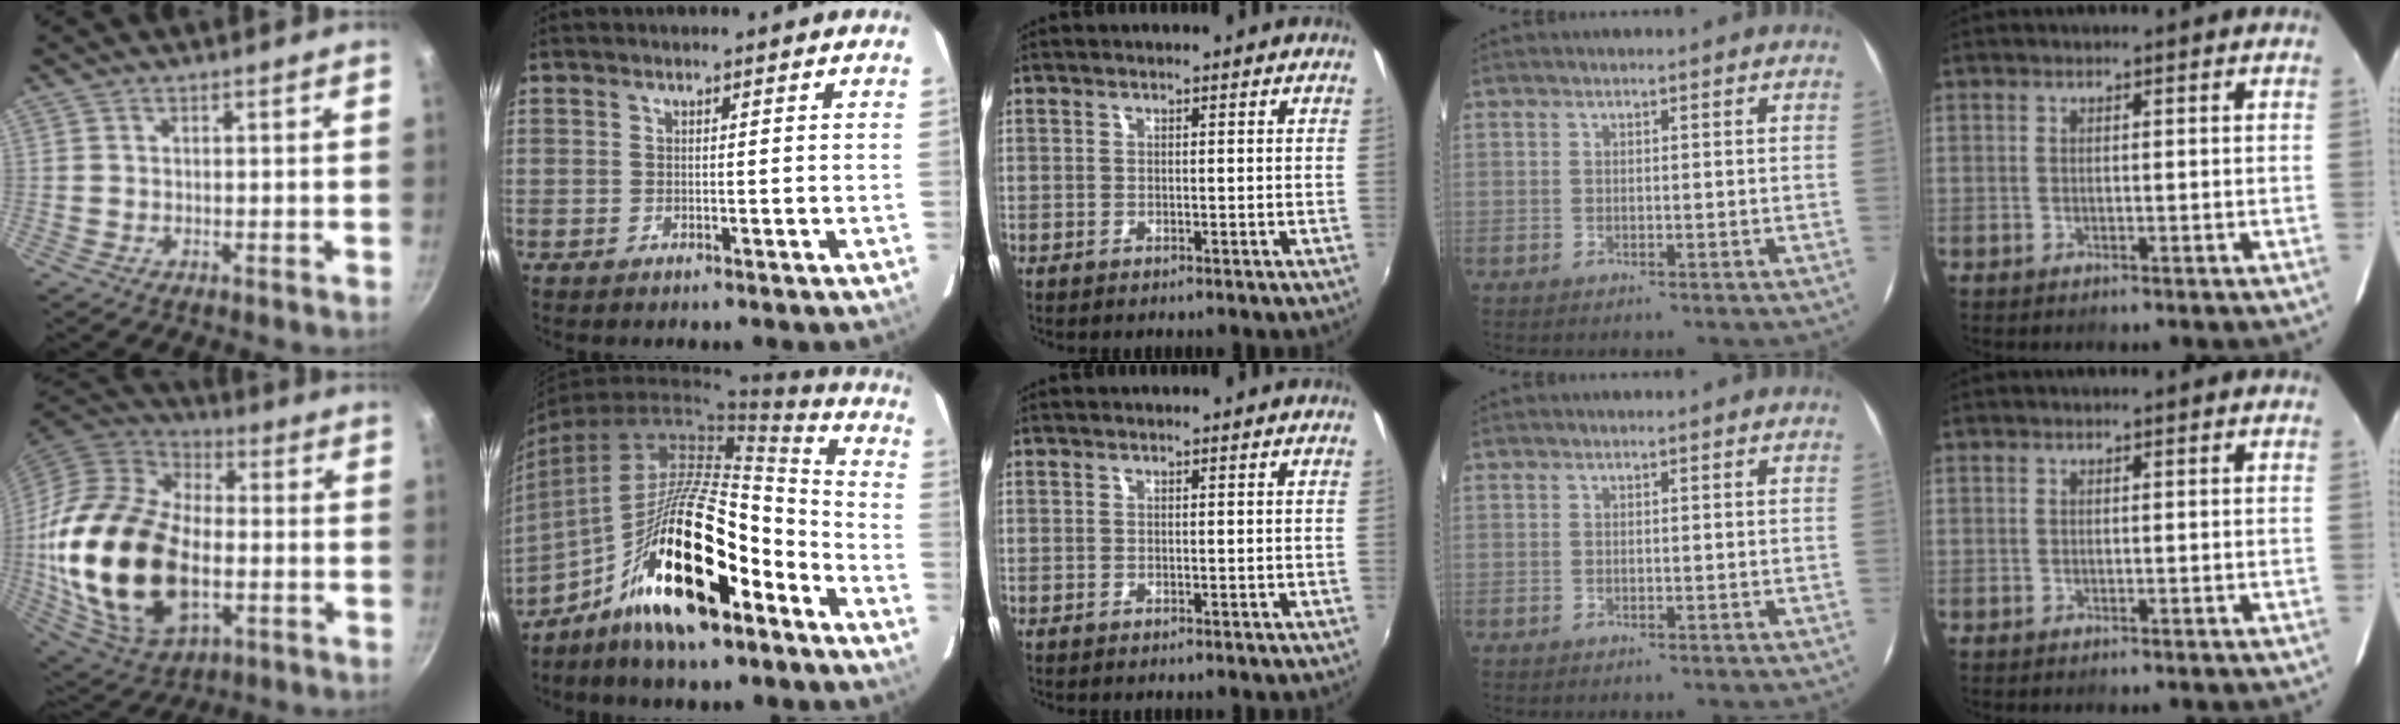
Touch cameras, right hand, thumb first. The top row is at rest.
{"thumb": {"total": 28.4, "force": [-3.5, 17.4, 22.2], "torque": [-0.422, 0.014, -0.055]}, "index": {"total": 23.4, "force": [-12.4, 8.6, 17.8], "torque": [-0.302, 0.002, -0.216]}}